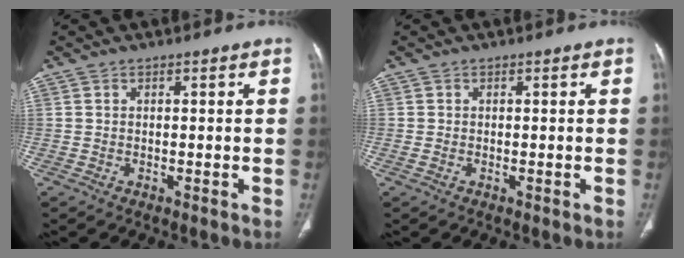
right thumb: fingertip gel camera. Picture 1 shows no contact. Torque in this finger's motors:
{"motor_torque": [0.79, 0.43, -0.11, 0.03, 0.10]}